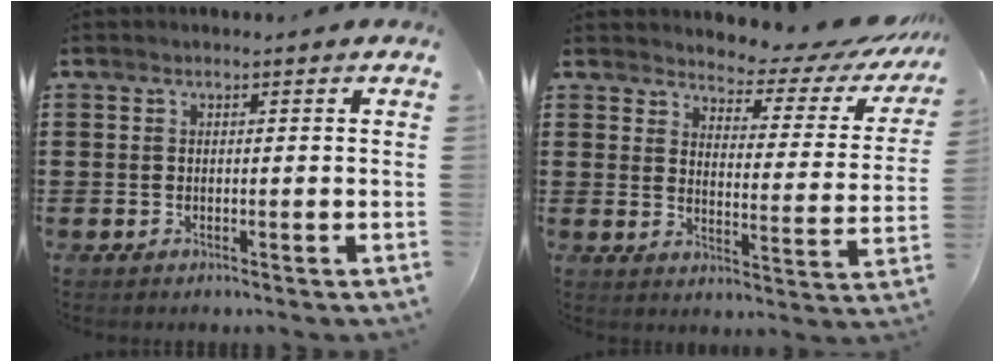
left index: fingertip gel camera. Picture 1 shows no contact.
{"total": 4.4, "force": [4.2, 1.0, 1.1], "torque": [-0.033, -0.038, 0.065]}